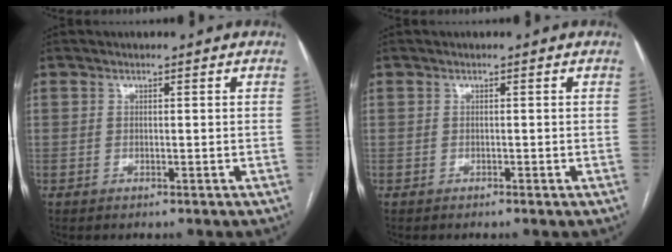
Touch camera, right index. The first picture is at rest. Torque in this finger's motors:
{"motor_torque": [-0.34, 0.04, -0.82, -0.21]}